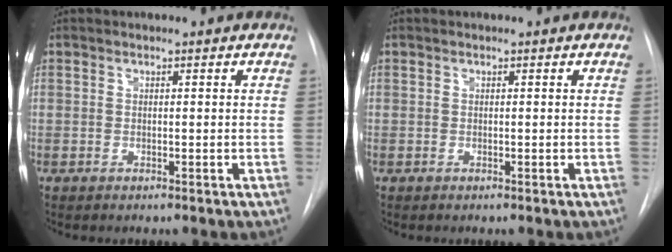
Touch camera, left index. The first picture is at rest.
{"total": 0.0}